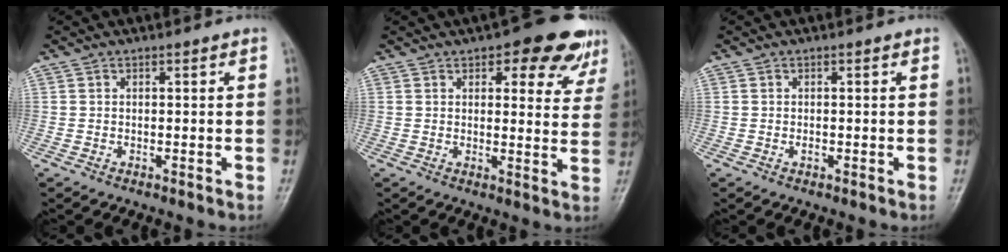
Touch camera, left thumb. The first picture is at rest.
{"total": 11.7, "force": [7.2, 5.1, 7.6], "torque": [-0.043, -0.030, 0.078]}
{"total": 0.6, "force": [0.0, 0.3, 0.5], "torque": [-0.007, 0.000, 0.000]}